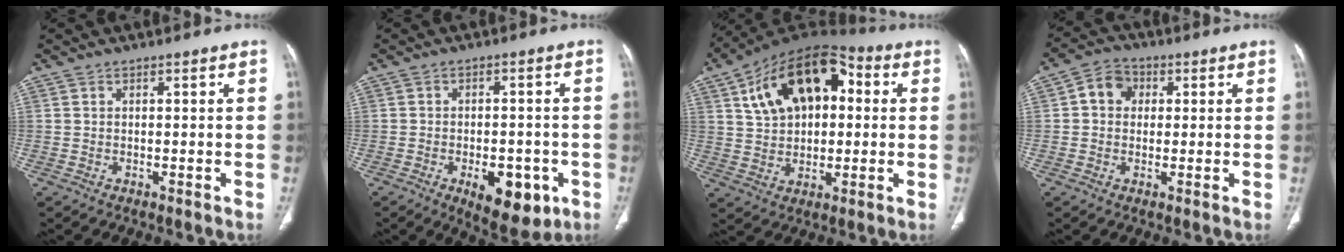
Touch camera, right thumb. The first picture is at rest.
{"total": 10.4, "force": [-4.2, 5.3, 8.0], "torque": [-0.084, 0.008, -0.047]}
{"total": 19.5, "force": [5.1, 11.7, 14.6], "torque": [-0.209, 0.020, 0.076]}
{"total": 5.8, "force": [1.1, 4.9, 3.0], "torque": [-0.032, 0.012, 0.009]}